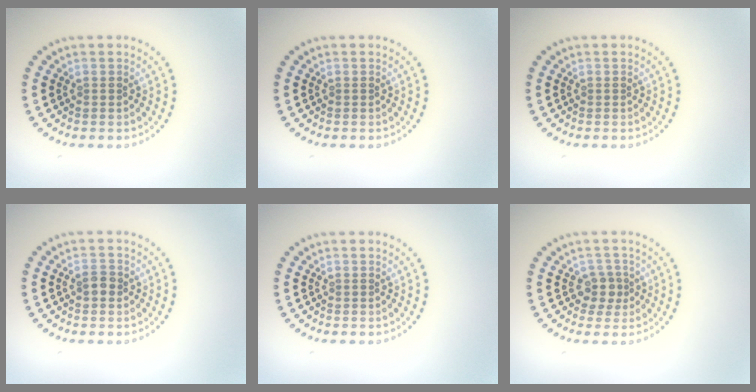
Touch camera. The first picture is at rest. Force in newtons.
{"total": 0.0}
{"total": 0.0}
{"total": 1.3, "press": 1.3, "slide": 0.2}
{"total": 0.0}
{"total": 2.0, "press": 1.6, "slide": 1.2}